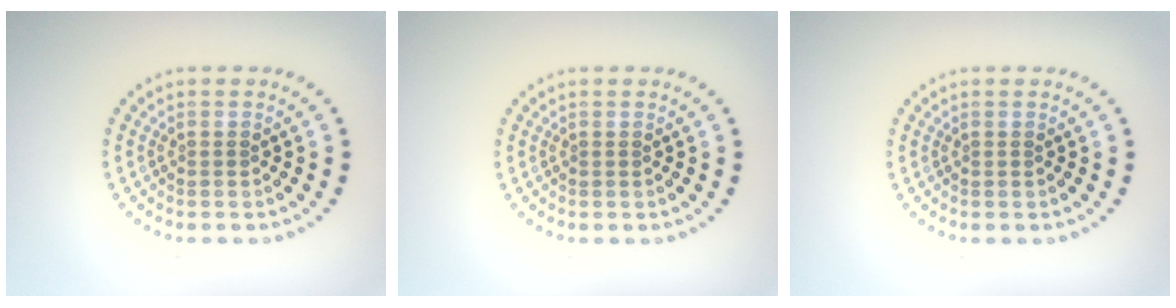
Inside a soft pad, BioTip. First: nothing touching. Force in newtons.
{"total": 0.0}
{"total": 0.0}